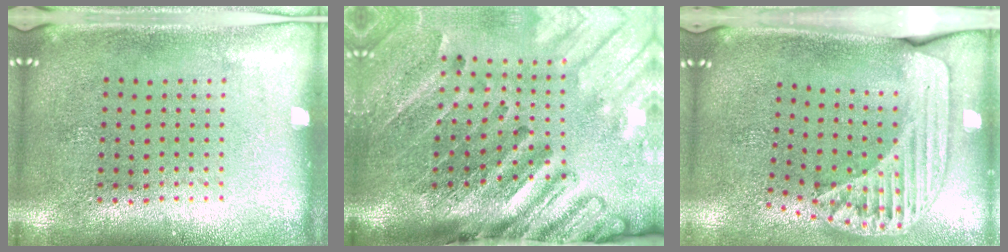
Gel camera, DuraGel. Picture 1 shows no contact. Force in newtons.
{"total": 4.4, "press": 3.2, "slide": 3.0}
{"total": 1.8, "press": 1.5, "slide": 1.0}